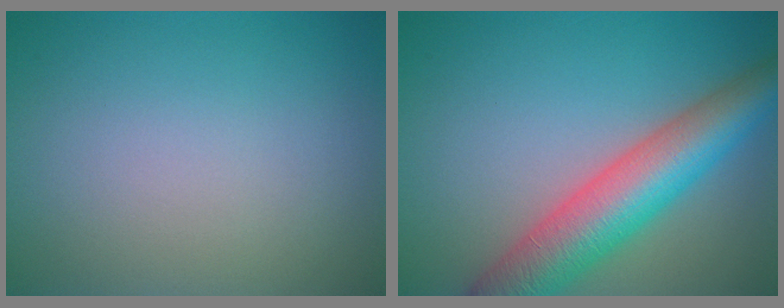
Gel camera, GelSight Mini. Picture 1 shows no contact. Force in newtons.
{"total": 8.4, "press": 8.4, "slide": 0.3}